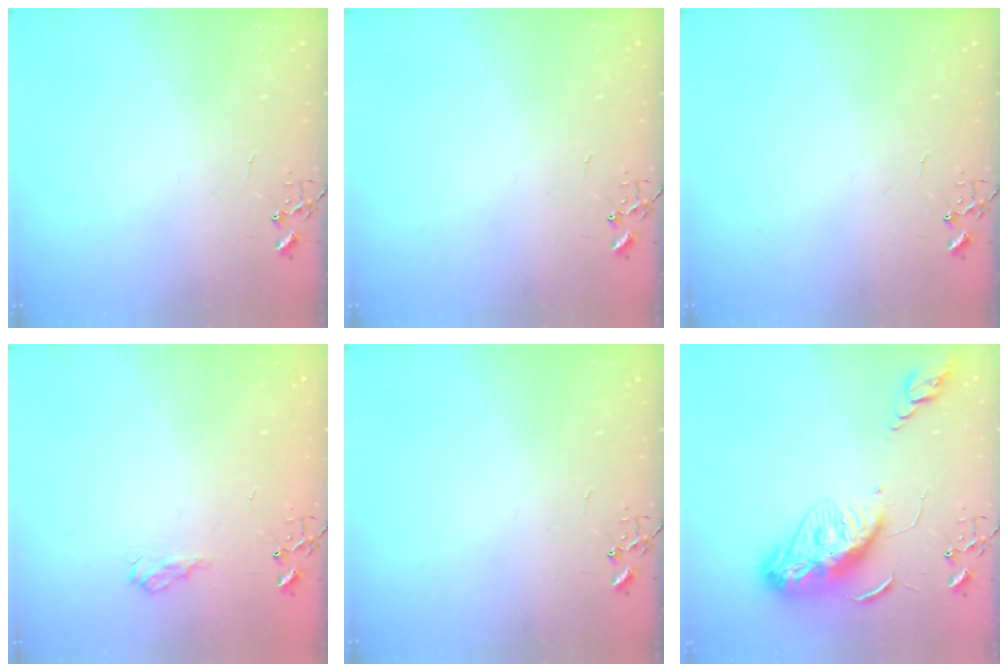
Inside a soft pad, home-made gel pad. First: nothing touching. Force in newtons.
{"total": 0.0}
{"total": 0.0}
{"total": 8.2, "press": 8.2, "slide": 0.9}
{"total": 0.0}
{"total": 12.9, "press": 12.9, "slide": 1.2}